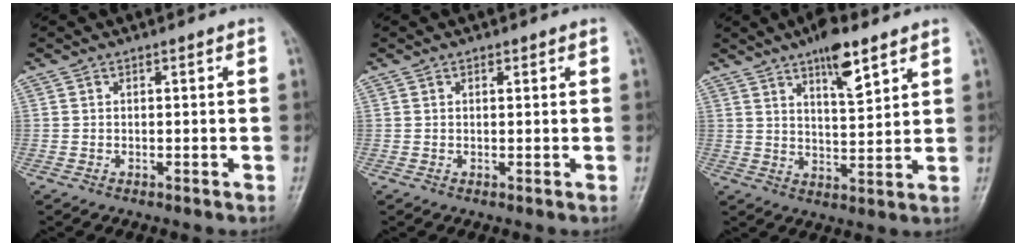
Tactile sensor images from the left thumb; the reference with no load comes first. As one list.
[{"total": 0.7, "force": [0.4, 0.5, 0.4], "torque": [-0.005, -0.002, 0.005]}, {"total": 10.3, "force": [6.4, 3.0, 7.5], "torque": [-0.106, -0.036, 0.105]}]